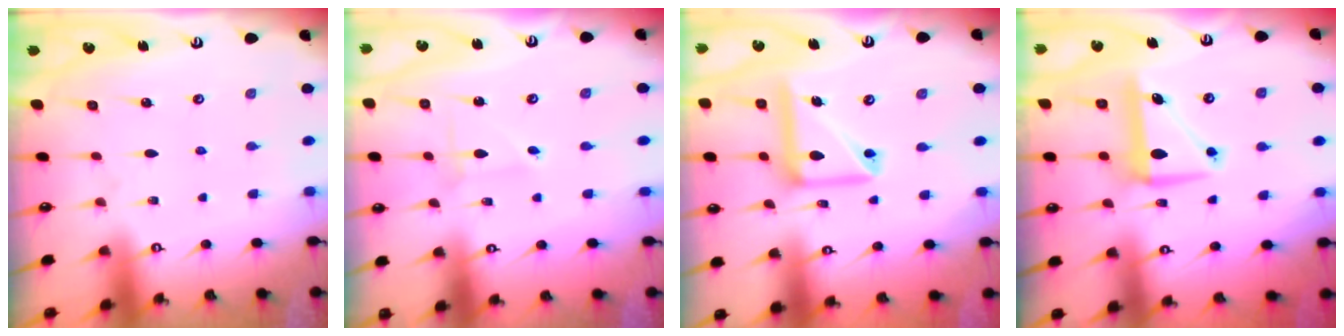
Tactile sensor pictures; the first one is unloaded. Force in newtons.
{"total": 2.0, "press": 2.0, "slide": 0.2}
{"total": 14.4, "press": 14.4, "slide": 1.3}
{"total": 8.6, "press": 8.6, "slide": 0.7}